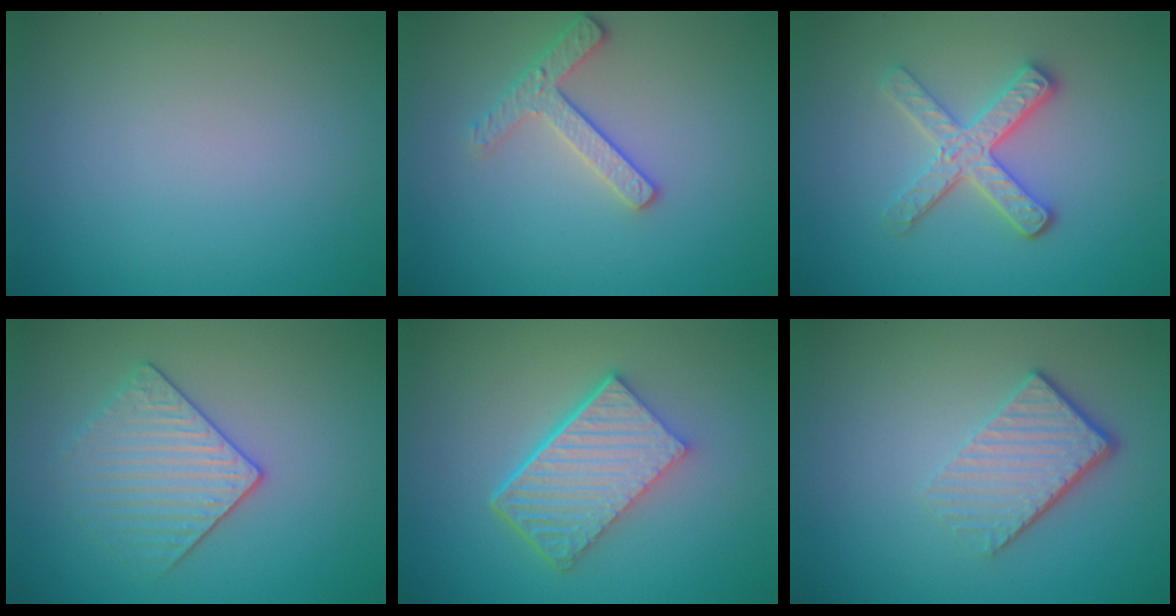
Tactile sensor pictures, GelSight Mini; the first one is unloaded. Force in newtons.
{"total": 2.4, "press": 2.3, "slide": 0.5}
{"total": 3.6, "press": 3.1, "slide": 1.9}
{"total": 3.2, "press": 3.2, "slide": 0.7}
{"total": 6.4, "press": 4.4, "slide": 4.6}
{"total": 4.1, "press": 2.8, "slide": 3.0}